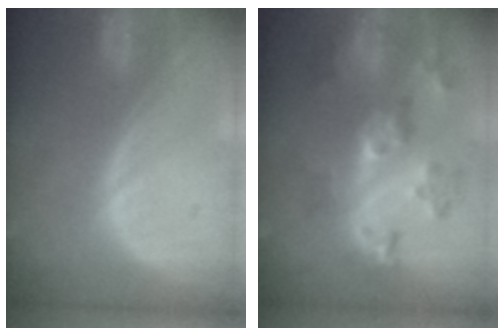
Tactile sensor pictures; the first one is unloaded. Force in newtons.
{"total": 8.6, "press": 7.7, "slide": 3.8}